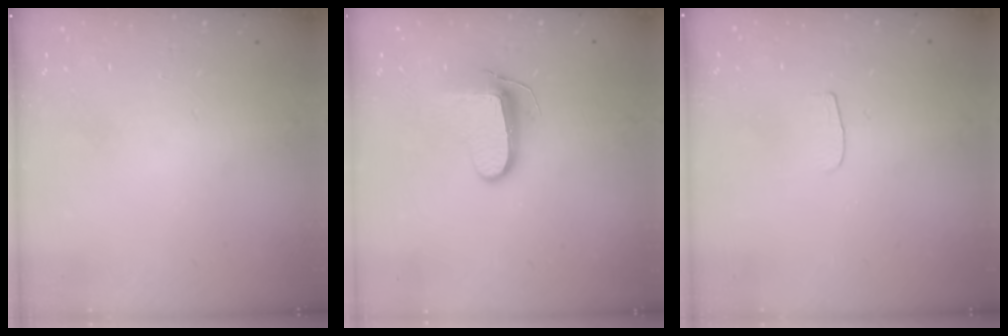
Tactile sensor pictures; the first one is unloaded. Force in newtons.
{"total": 9.8, "press": 9.7, "slide": 1.1}
{"total": 3.0, "press": 3.0, "slide": 0.3}